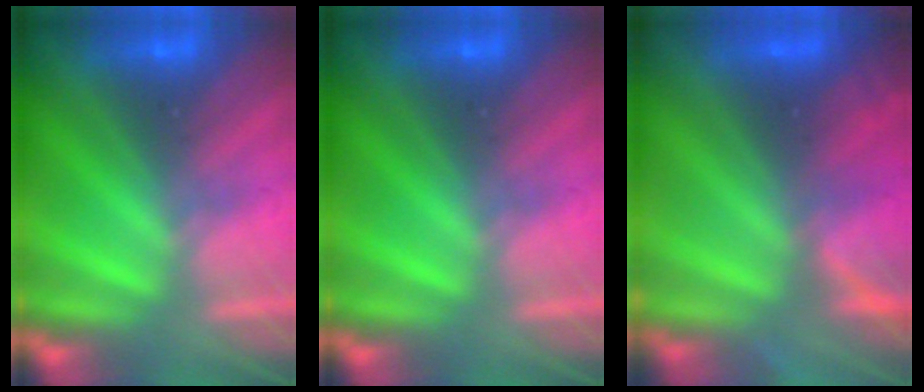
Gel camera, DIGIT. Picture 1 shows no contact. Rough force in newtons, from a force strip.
{"total": 0.0}
{"total": 5.3}